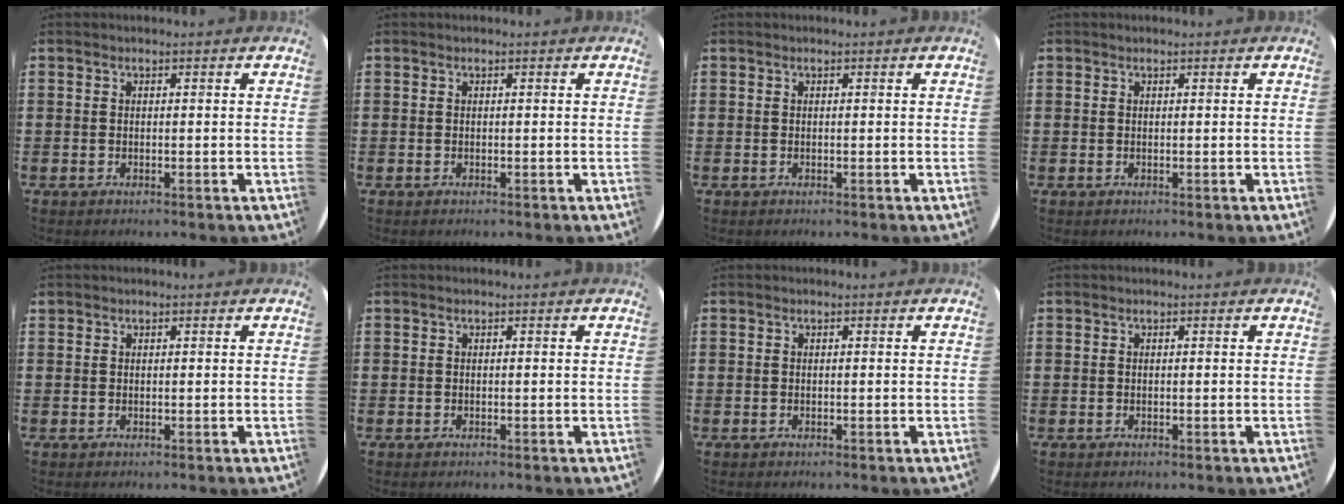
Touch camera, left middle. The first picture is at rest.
{"total": 0.0}
{"total": 0.0}
{"total": 0.0}
{"total": 0.0}
{"total": 0.0}
{"total": 0.0}
{"total": 0.0}